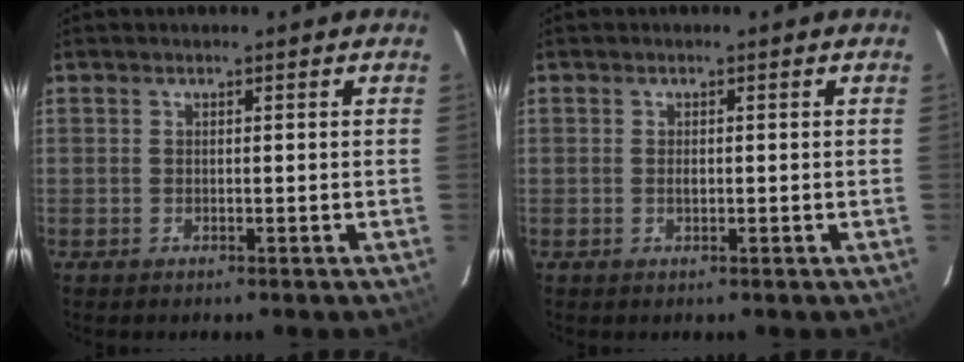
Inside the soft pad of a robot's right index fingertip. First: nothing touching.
{"total": 0.8, "force": [-0.1, 0.5, 0.6], "torque": [-0.010, 0.001, -0.001]}